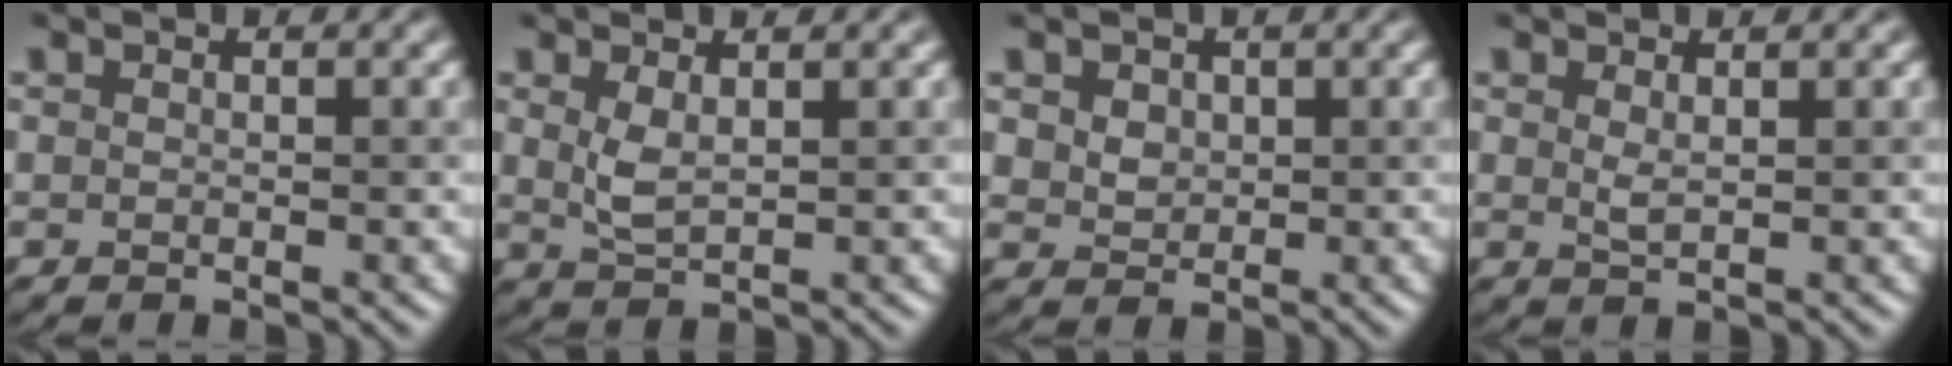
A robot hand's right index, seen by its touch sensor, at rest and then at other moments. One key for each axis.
{"total": 1.9, "fx": 0.7, "fy": 0.7, "fz": 1.6, "tx": -0.042, "ty": 0.005, "tz": 0.021}
{"total": 2.7, "fx": 1.2, "fy": 2.1, "fz": 1.2, "tx": -0.032, "ty": 0.017, "tz": 0.028}
{"total": 0.9, "fx": 0.6, "fy": 0.2, "fz": 0.7, "tx": -0.016, "ty": 0.004, "tz": 0.014}